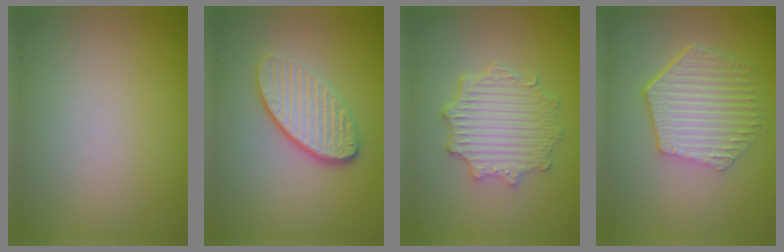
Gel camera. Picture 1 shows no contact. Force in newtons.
{"total": 4.1, "press": 3.1, "slide": 2.7}
{"total": 4.6, "press": 3.8, "slide": 2.6}
{"total": 5.9, "press": 4.3, "slide": 4.0}